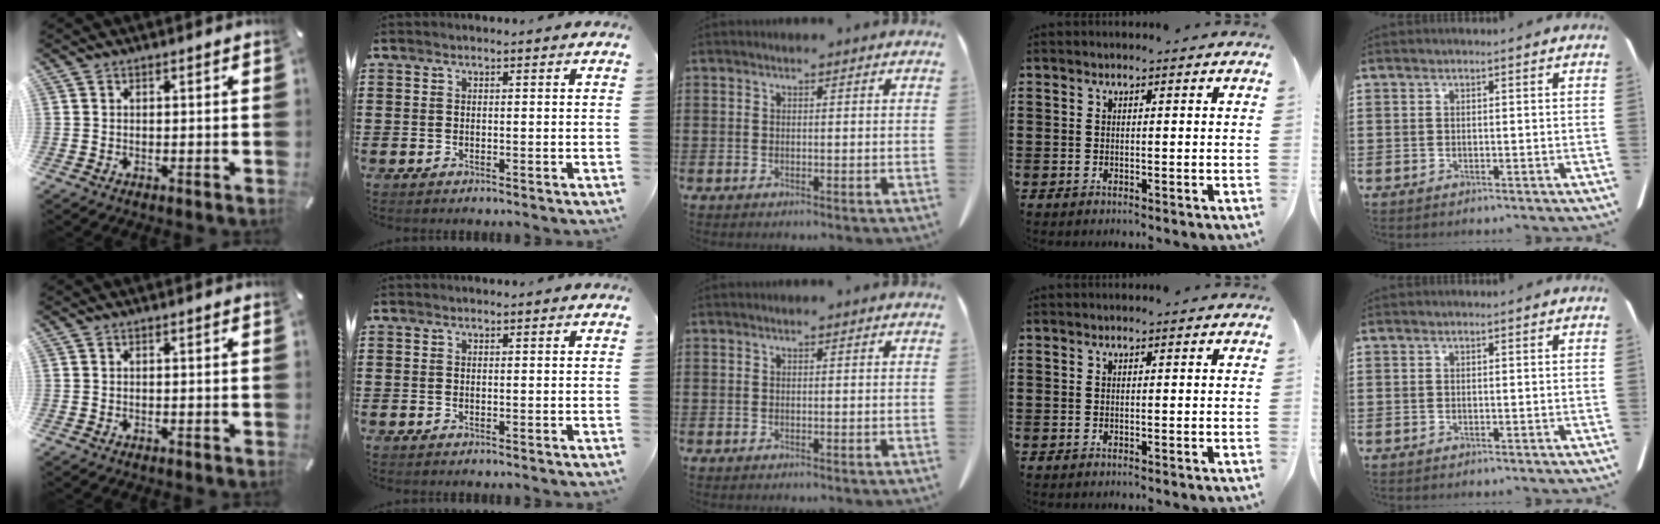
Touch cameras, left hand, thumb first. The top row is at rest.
{}